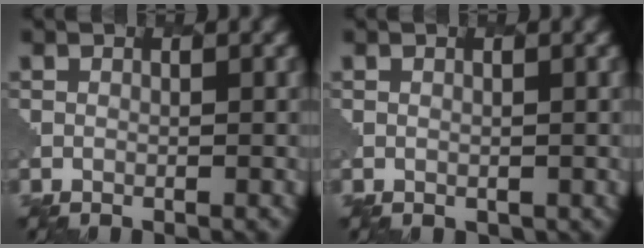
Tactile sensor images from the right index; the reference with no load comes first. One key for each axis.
{"total": 0.7, "fx": 0.1, "fy": 0.7, "fz": 0.2, "tx": -0.006, "ty": -0.004, "tz": 0.002}